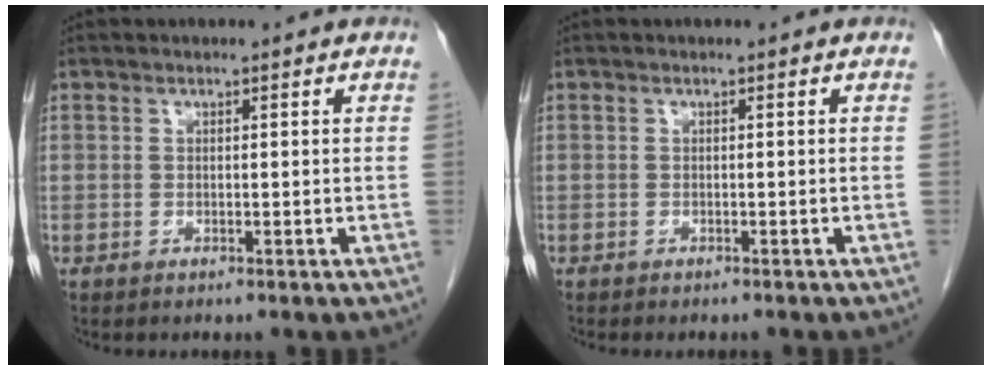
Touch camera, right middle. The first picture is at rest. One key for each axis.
{"total": 2.1, "fx": -1.8, "fy": 0.4, "fz": 0.8, "tx": -0.017, "ty": -0.006, "tz": -0.020}